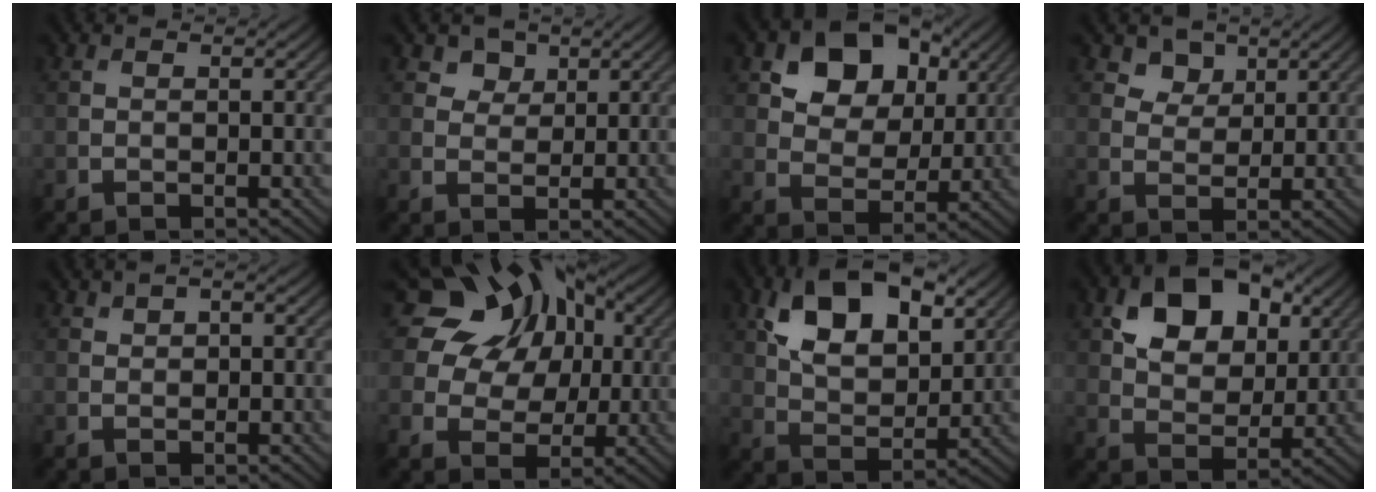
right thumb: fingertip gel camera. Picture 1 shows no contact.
{"total": 2.4, "force": [1.5, 1.8, 0.7], "torque": [-0.015, -0.006, 0.025]}
{"total": 11.8, "force": [5.5, 8.1, 6.7], "torque": [-0.131, 0.012, 0.086]}
{"total": 3.0, "force": [2.0, 2.1, 0.9], "torque": [-0.022, -0.011, 0.037]}
{"total": 1.9, "force": [0.8, 1.1, 1.3], "torque": [-0.022, 0.003, 0.014]}
{"total": 14.5, "force": [5.7, 11.2, 7.3], "torque": [-0.168, 0.055, 0.100]}
{"total": 12.8, "force": [5.7, 7.0, 9.1], "torque": [-0.169, 0.008, 0.105]}
{"total": 10.9, "force": [4.7, 6.9, 7.0], "torque": [-0.126, 0.005, 0.071]}